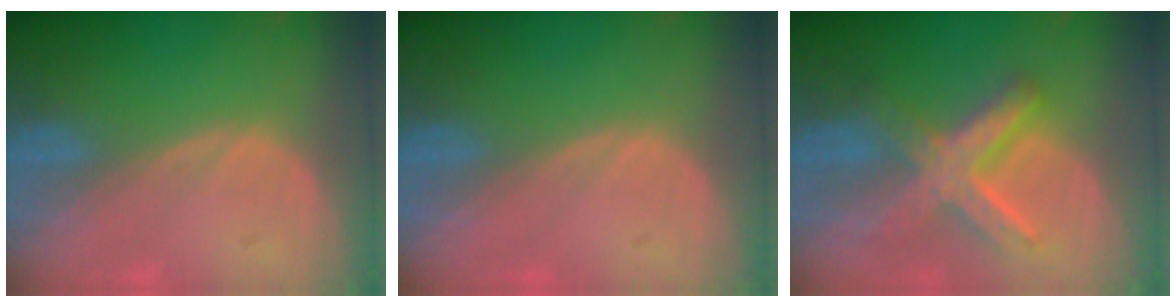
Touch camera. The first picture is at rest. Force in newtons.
{"total": 0.0}
{"total": 8.9, "press": 8.9, "slide": 0.7}